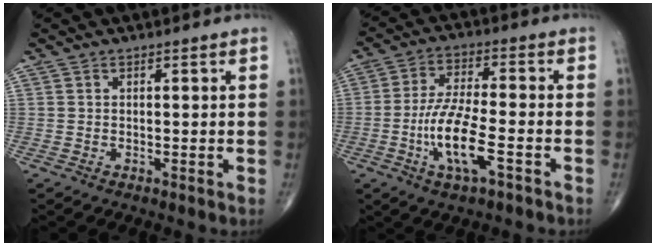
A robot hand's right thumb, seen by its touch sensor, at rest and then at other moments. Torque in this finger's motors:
{"motor_torque": [2.51, 1.32, 1.66, -1.10, 0.56]}